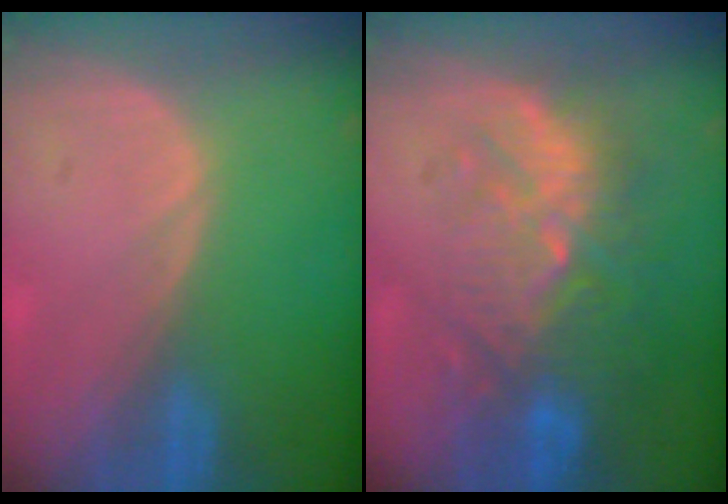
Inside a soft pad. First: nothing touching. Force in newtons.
{"total": 10.5, "press": 9.6, "slide": 4.1}